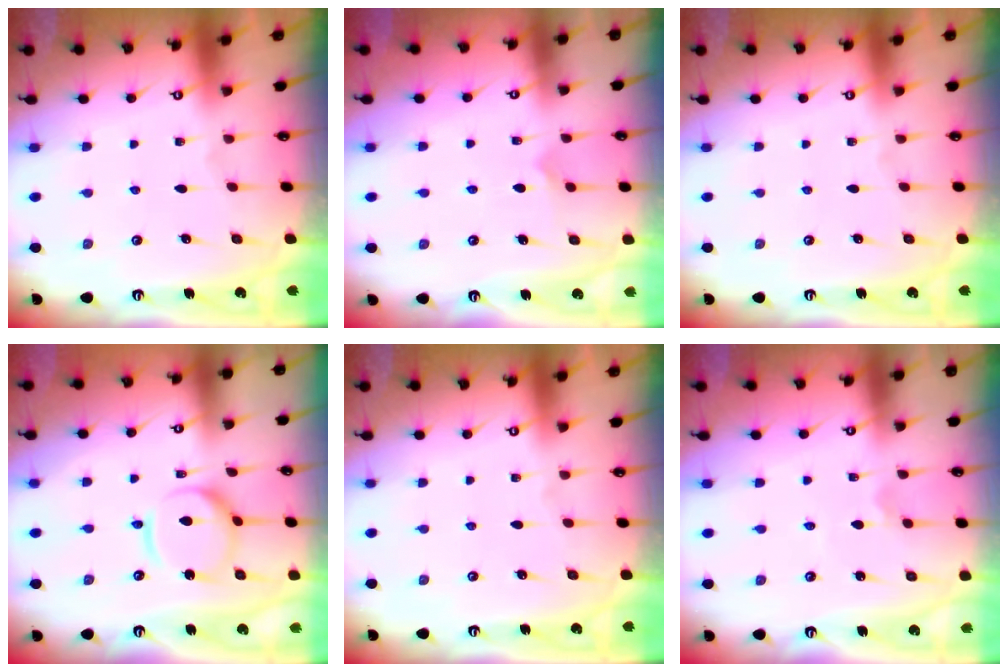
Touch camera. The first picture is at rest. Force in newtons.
{"total": 5.4, "press": 5.4, "slide": 0.2}
{"total": 0.0}
{"total": 10.8, "press": 10.7, "slide": 1.0}
{"total": 0.0}
{"total": 1.6, "press": 1.6, "slide": 0.3}